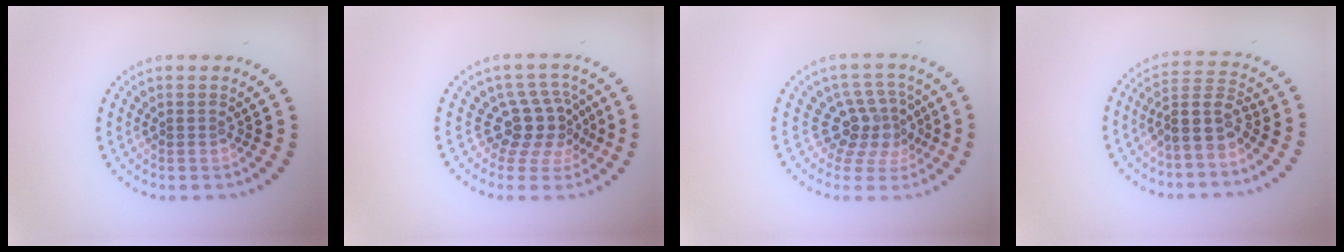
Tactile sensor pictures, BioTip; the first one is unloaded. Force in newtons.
{"total": 3.8, "press": 2.7, "slide": 2.7}
{"total": 3.9, "press": 2.7, "slide": 2.7}
{"total": 3.8, "press": 3.1, "slide": 2.1}